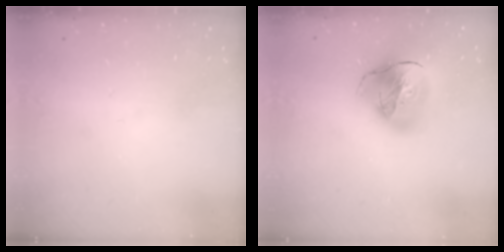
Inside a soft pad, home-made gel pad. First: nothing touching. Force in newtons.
{"total": 20.3, "press": 20.2, "slide": 2.2}